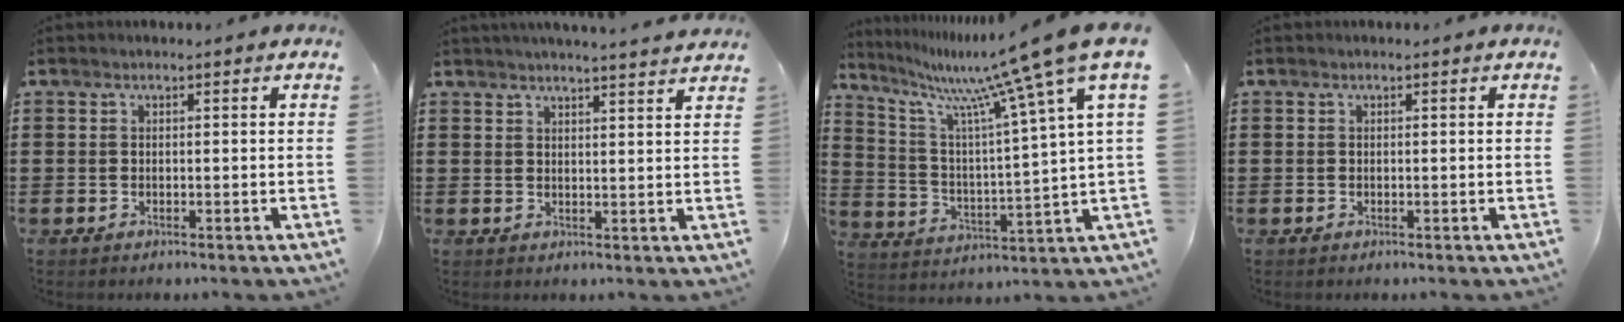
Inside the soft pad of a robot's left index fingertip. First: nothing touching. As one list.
[{"total": 2.9, "force": [2.8, -0.6, 0.4], "torque": [-0.015, -0.012, 0.051]}, {"total": 12.8, "force": [9.6, -0.3, 8.4], "torque": [-0.184, -0.064, 0.147]}, {"total": 0.0}]